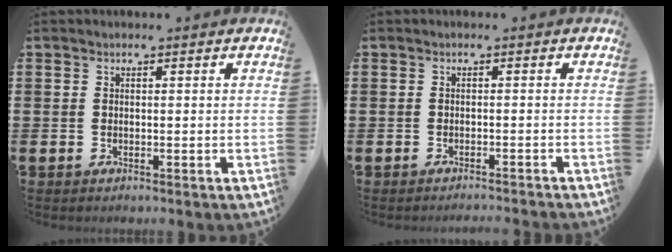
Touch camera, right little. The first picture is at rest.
{"total": 0.9, "force": [-0.8, -0.2, 0.0], "torque": [0.000, 0.001, -0.017]}